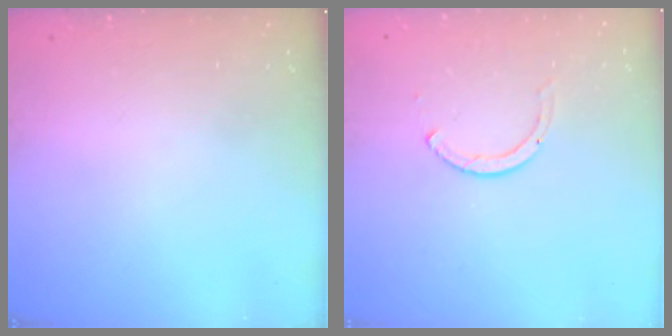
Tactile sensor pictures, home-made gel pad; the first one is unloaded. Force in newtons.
{"total": 2.6, "press": 2.6, "slide": 0.3}